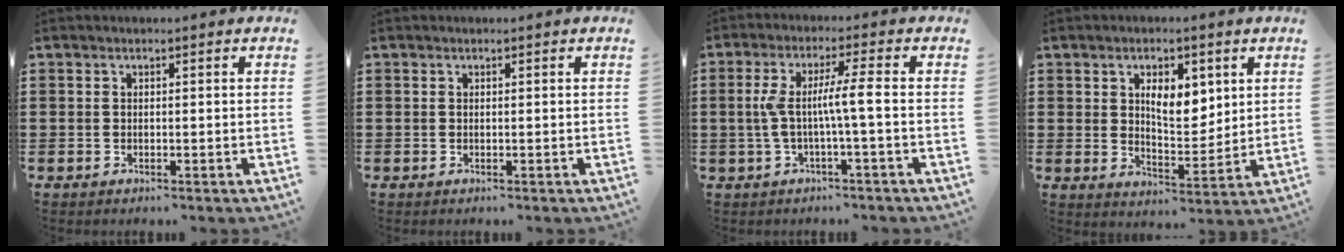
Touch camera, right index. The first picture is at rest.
{"total": 0.0}
{"total": 6.2, "force": [-0.5, -0.3, 6.2], "torque": [-0.123, -0.006, -0.019]}
{"total": 6.5, "force": [2.5, 3.5, 4.9], "torque": [-0.083, 0.002, 0.038]}